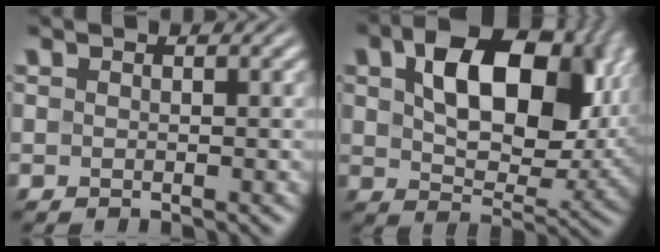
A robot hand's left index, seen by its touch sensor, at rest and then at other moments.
{"total": 12.6, "force": [3.4, 7.6, 9.4], "torque": [-0.142, -0.001, 0.064]}